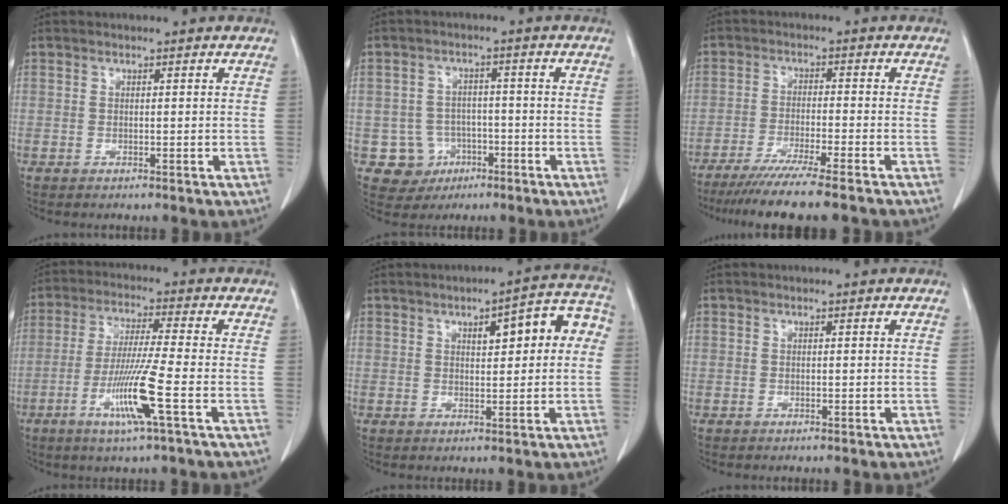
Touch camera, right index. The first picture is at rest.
{"total": 6.1, "force": [-2.1, 5.7, 0.5], "torque": [-0.002, 0.012, -0.026]}
{"total": 12.0, "force": [-10.0, -0.7, 6.6], "torque": [-0.090, -0.035, -0.158]}
{"total": 9.8, "force": [-3.7, -1.0, 9.1], "torque": [-0.178, -0.019, -0.074]}
{"total": 8.2, "force": [1.8, 2.6, 7.6], "torque": [-0.089, 0.033, 0.018]}
{"total": 0.0}